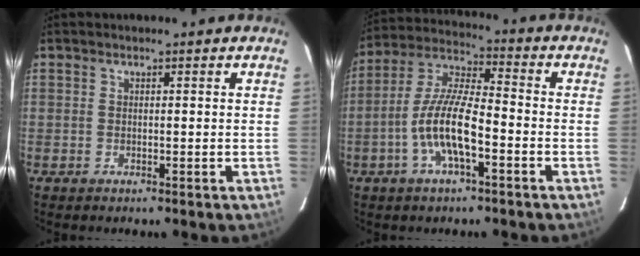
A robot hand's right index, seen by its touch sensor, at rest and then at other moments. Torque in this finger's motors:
{"motor_torque": [0.95, -0.72, 0.54, 0.19]}